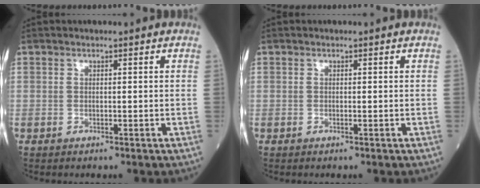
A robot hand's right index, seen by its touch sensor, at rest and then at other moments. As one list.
[{"total": 0.0}]